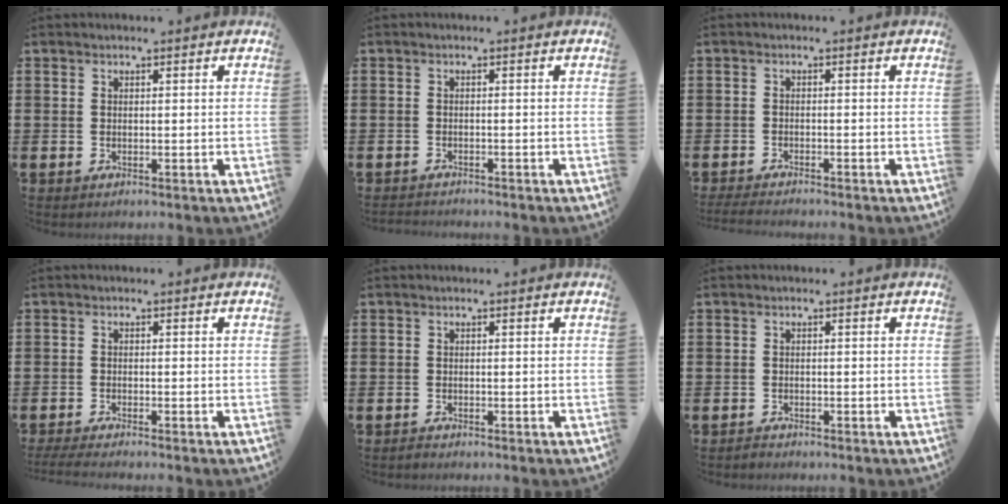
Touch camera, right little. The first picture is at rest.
{"total": 0.9, "force": [-0.9, 0.0, 0.0], "torque": [-0.002, -0.001, -0.019]}
{"total": 1.4, "force": [-1.3, 0.0, 0.4], "torque": [-0.006, 0.002, -0.026]}
{"total": 1.5, "force": [-1.2, 0.0, 0.9], "torque": [-0.013, 0.000, -0.023]}
{"total": 0.5, "force": [-0.5, 0.1, 0.0], "torque": [-0.002, -0.001, -0.011]}
{"total": 0.7, "force": [-0.6, 0.1, -0.1], "torque": [0.000, -0.001, -0.014]}